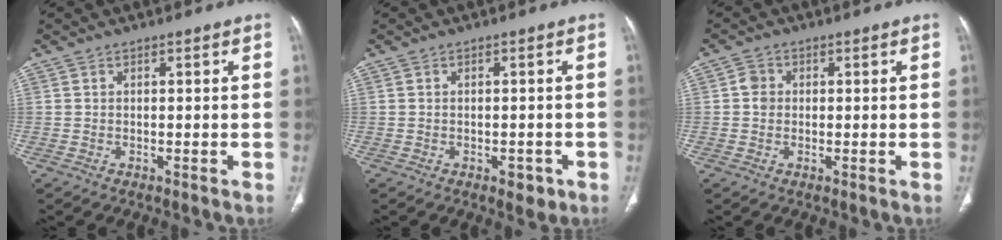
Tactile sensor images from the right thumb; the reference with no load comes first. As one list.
[{"total": 2.8, "force": [-1.3, 1.6, 1.8], "torque": [-0.013, 0.004, -0.010]}, {"total": 2.4, "force": [0.1, 2.1, 1.0], "torque": [-0.009, 0.004, 0.000]}]